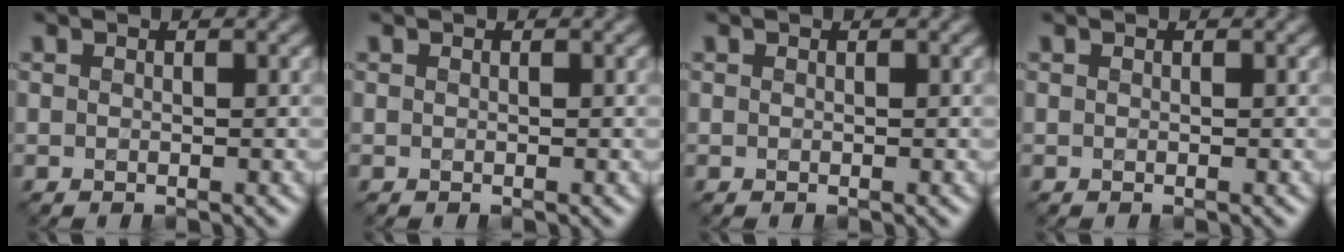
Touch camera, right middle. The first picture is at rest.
{"total": 0.0}
{"total": 0.0}
{"total": 0.0}